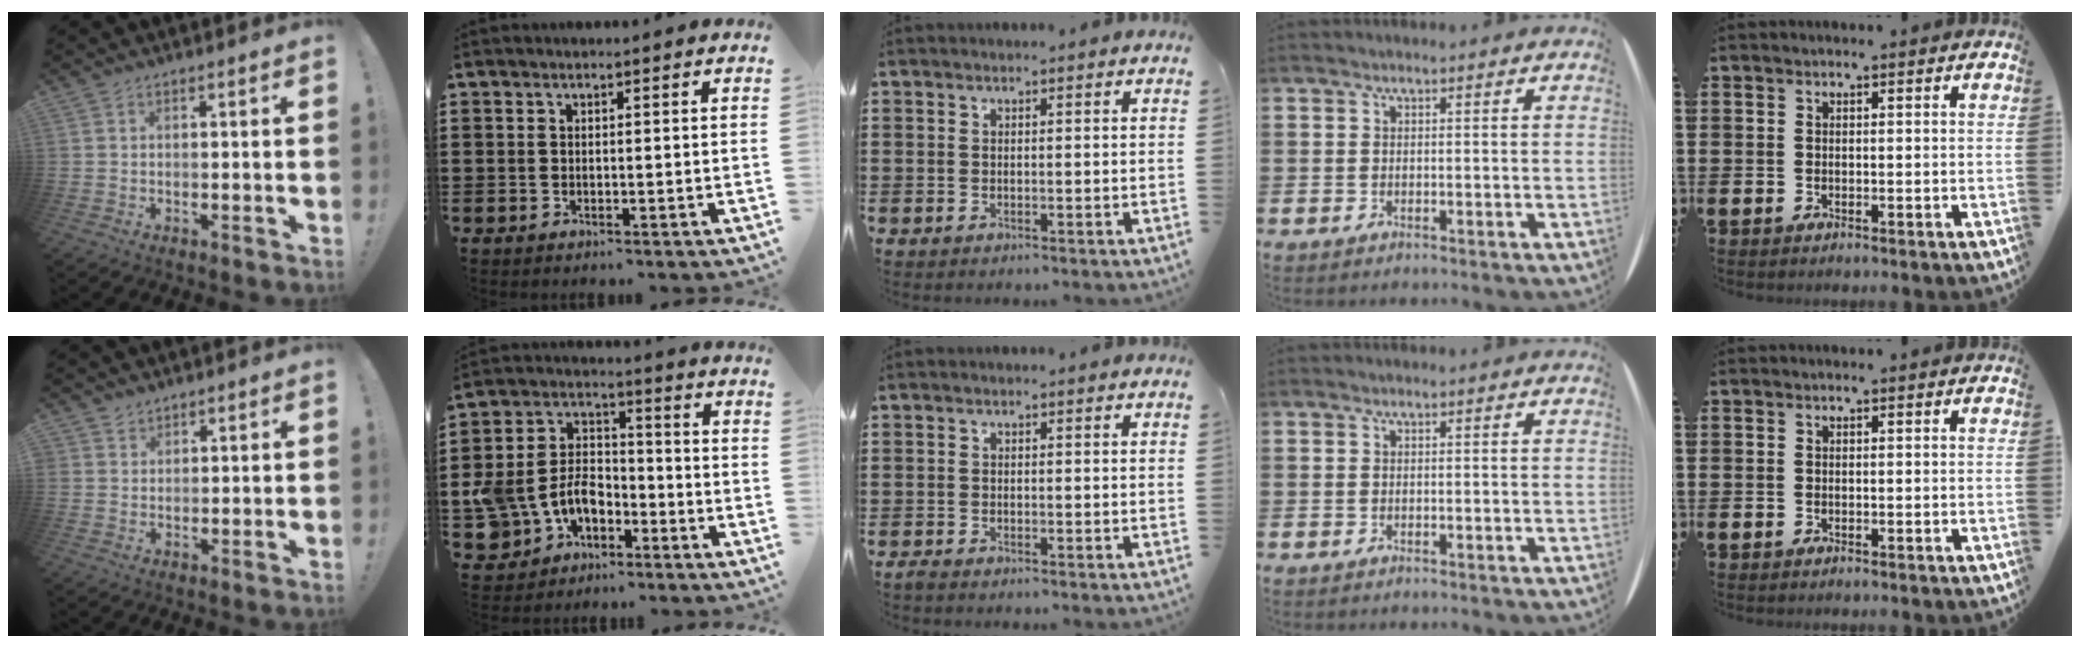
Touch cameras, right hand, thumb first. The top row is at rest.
{"thumb": {"total": 2.1, "force": [1.7, 1.2, 0.1], "torque": [0.010, -0.012, 0.030]}, "index": {"total": 8.1, "force": [-3.8, 6.0, 3.9], "torque": [-0.123, 0.006, -0.080]}, "middle": {"total": 0.8, "force": [-0.7, 0.2, 0.2], "torque": [-0.007, -0.004, -0.013]}}